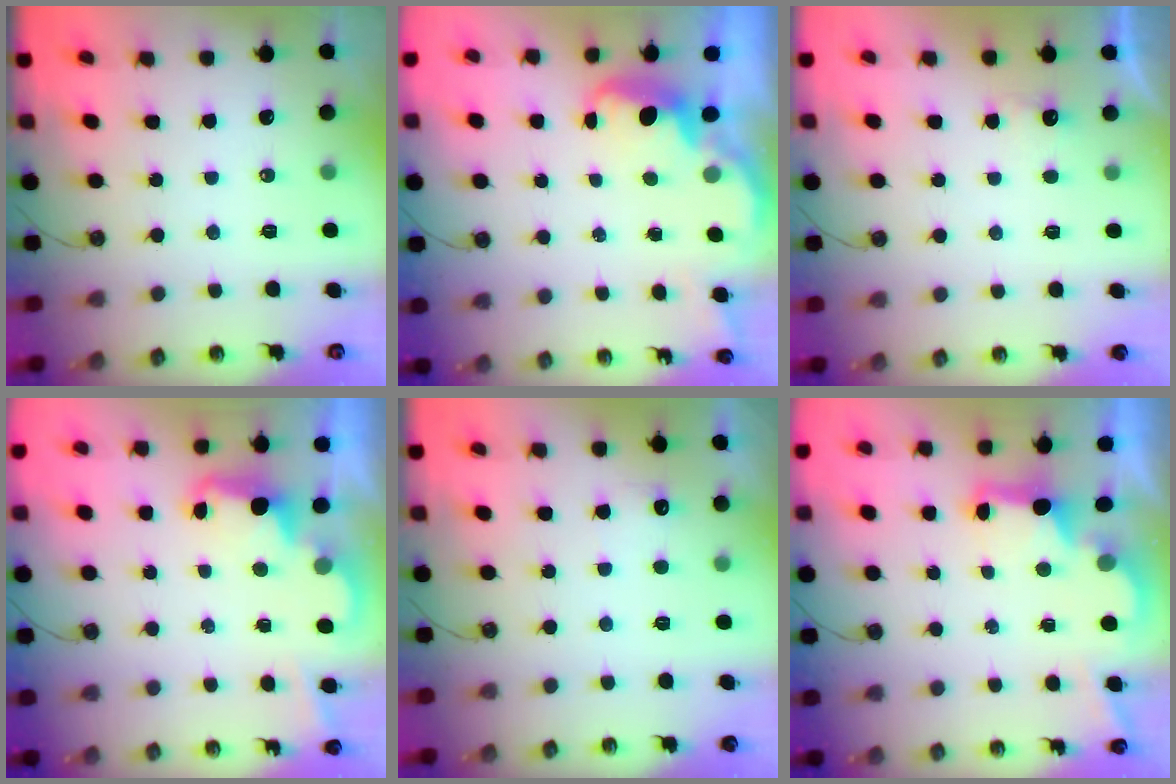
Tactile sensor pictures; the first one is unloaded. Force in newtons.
{"total": 1.9, "press": 1.9, "slide": 0.5}
{"total": 1.6, "press": 1.5, "slide": 0.7}
{"total": 2.5, "press": 2.4, "slide": 0.6}
{"total": 4.4, "press": 4.3, "slide": 1.1}
{"total": 2.9, "press": 2.7, "slide": 0.9}